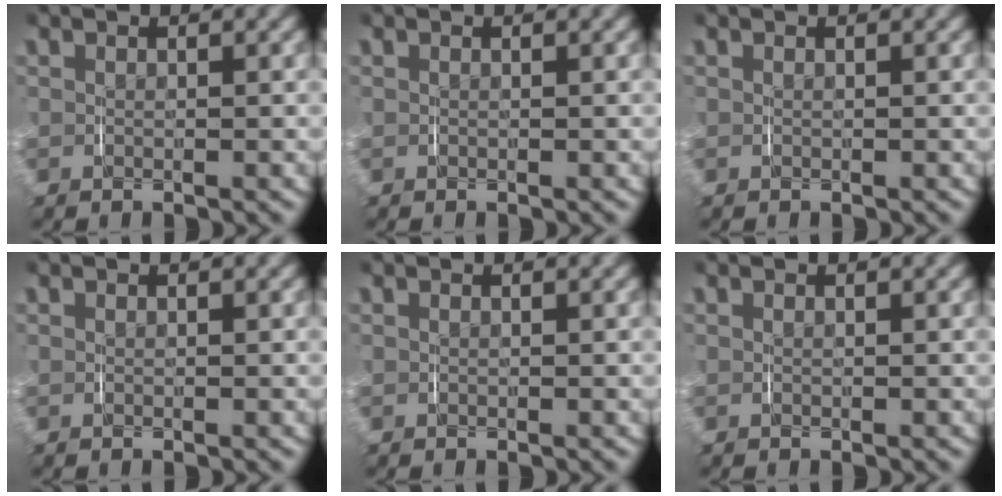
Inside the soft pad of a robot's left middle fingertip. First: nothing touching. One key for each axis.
{"total": 0.0}
{"total": 0.0}
{"total": 0.0}
{"total": 0.0}
{"total": 0.0}